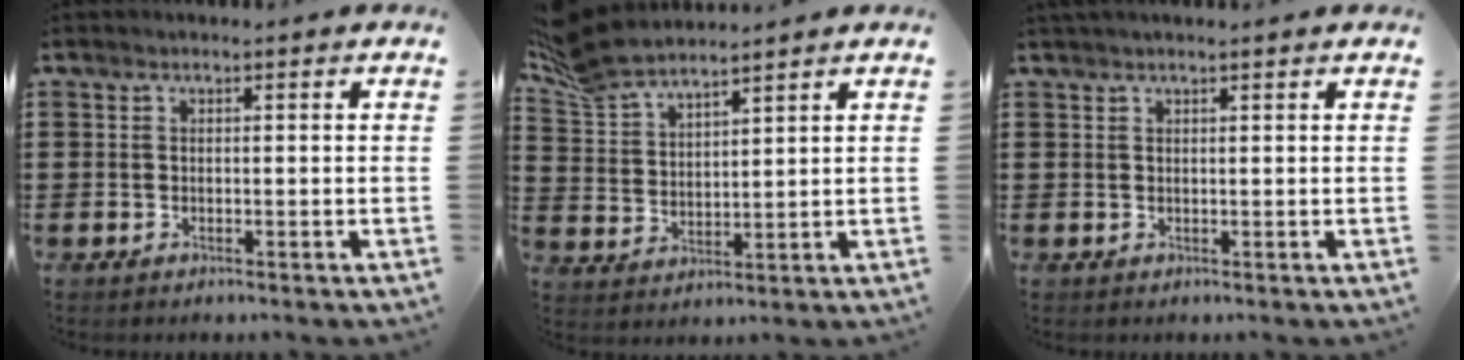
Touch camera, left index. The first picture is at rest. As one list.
[{"total": 6.9, "force": [6.3, 1.5, 2.4], "torque": [-0.072, -0.017, 0.118]}, {"total": 0.9, "force": [0.8, 0.1, 0.4], "torque": [-0.009, 0.002, 0.014]}]